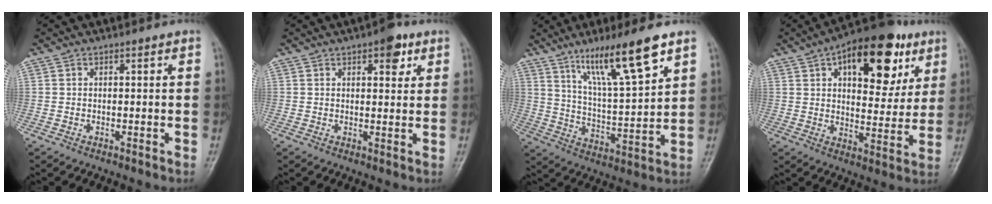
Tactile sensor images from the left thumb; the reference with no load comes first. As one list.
[{"total": 4.9, "force": [2.6, 2.2, 3.6], "torque": [-0.030, -0.008, 0.030]}, {"total": 14.9, "force": [9.4, 2.0, 11.4], "torque": [-0.192, -0.049, 0.173]}, {"total": 20.5, "force": [9.1, 10.2, 15.2], "torque": [-0.170, -0.016, 0.131]}]